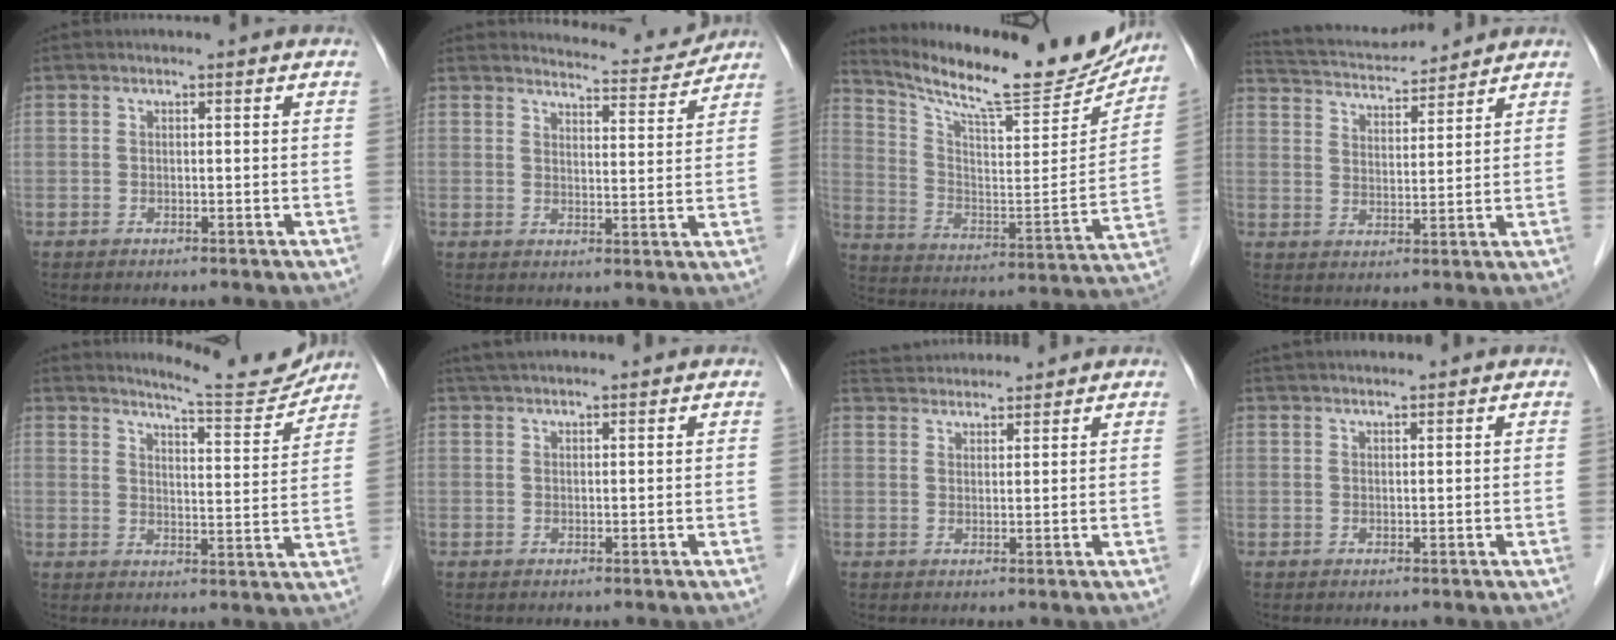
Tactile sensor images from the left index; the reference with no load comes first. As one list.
[{"total": 6.5, "force": [6.5, 0.0, -0.3], "torque": [-0.007, -0.014, 0.084]}, {"total": 23.5, "force": [21.2, 3.2, 9.6], "torque": [-0.160, -0.050, 0.306]}, {"total": 11.1, "force": [10.7, 1.2, 2.9], "torque": [-0.063, 0.022, 0.180]}, {"total": 9.5, "force": [9.4, 0.1, 1.7], "torque": [-0.029, -0.022, 0.126]}, {"total": 4.6, "force": [4.1, 0.1, 2.1], "torque": [-0.028, 0.034, 0.068]}, {"total": 6.4, "force": [6.3, 0.7, 1.1], "torque": [-0.026, 0.036, 0.103]}, {"total": 4.3, "force": [3.9, 0.2, 1.8], "torque": [-0.021, 0.031, 0.064]}]